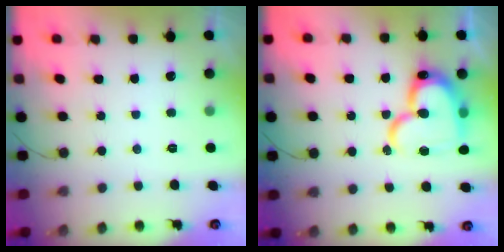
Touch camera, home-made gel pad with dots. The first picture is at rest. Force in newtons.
{"total": 21.3, "press": 21.3, "slide": 1.9}